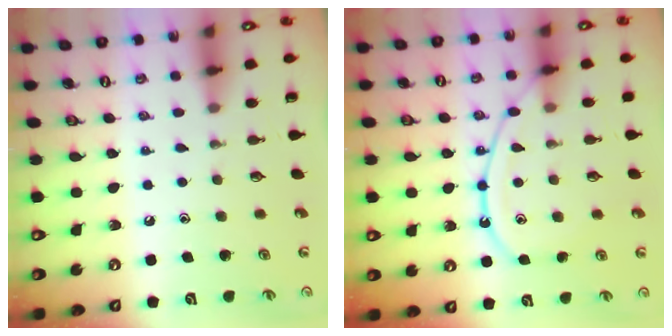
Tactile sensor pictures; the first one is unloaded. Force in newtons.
{"total": 13.3, "press": 13.2, "slide": 1.3}